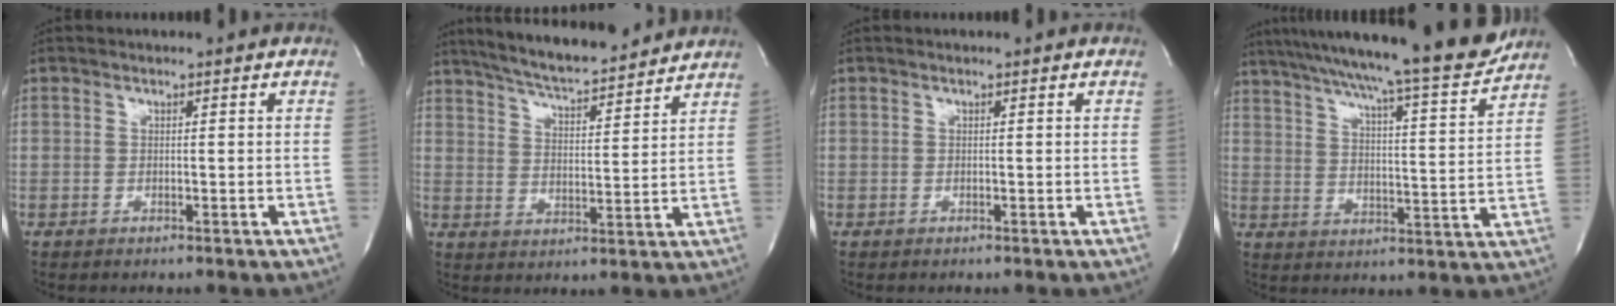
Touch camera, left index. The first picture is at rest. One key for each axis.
{"total": 14.7, "fx": 13.3, "fy": 1.7, "fz": 5.8, "tx": -0.103, "ty": 0.009, "tz": 0.205}
{"total": 0.0}
{"total": 20.8, "fx": 18.4, "fy": -0.5, "fz": 9.6, "tx": -0.159, "ty": -0.030, "tz": 0.262}